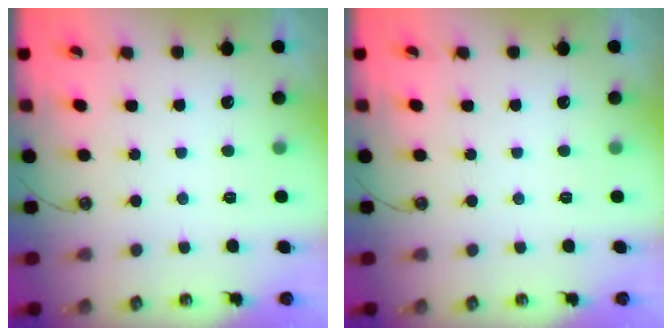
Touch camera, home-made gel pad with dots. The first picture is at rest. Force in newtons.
{"total": 0.0}